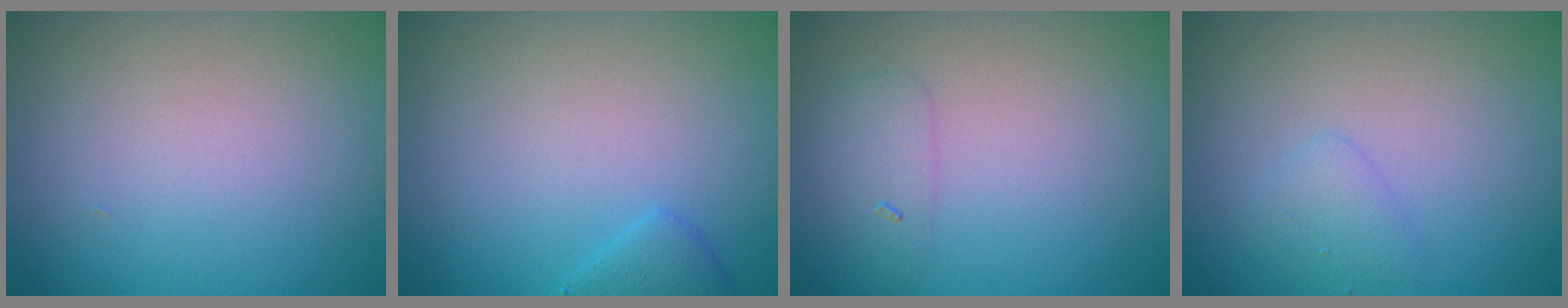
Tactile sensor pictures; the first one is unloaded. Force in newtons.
{"total": 1.5, "press": 1.5, "slide": 0.1}
{"total": 1.5, "press": 1.5, "slide": 0.0}
{"total": 1.3, "press": 1.3, "slide": 0.1}